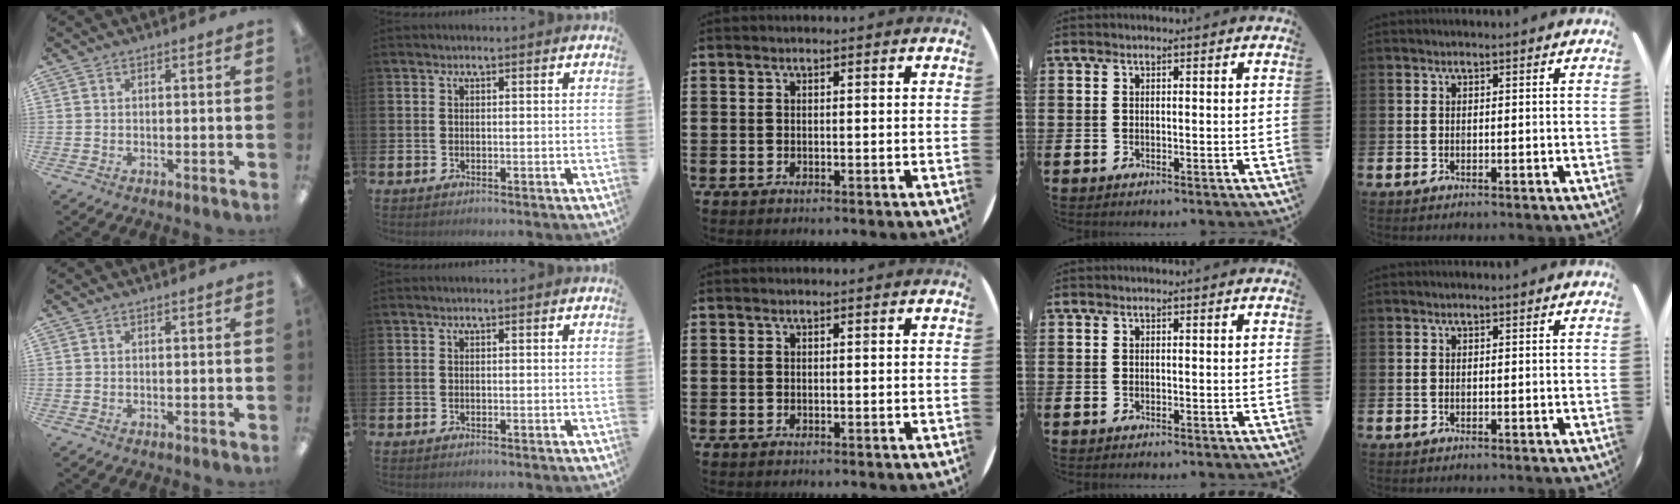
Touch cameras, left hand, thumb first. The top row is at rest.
{}